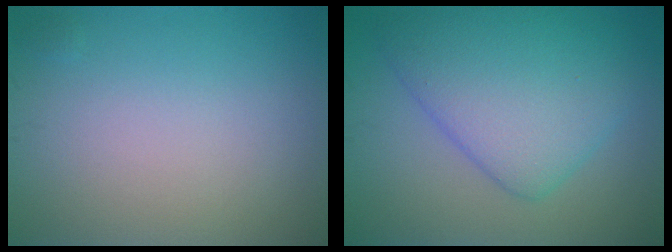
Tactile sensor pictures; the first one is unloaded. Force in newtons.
{"total": 7.8, "press": 7.8, "slide": 0.0}